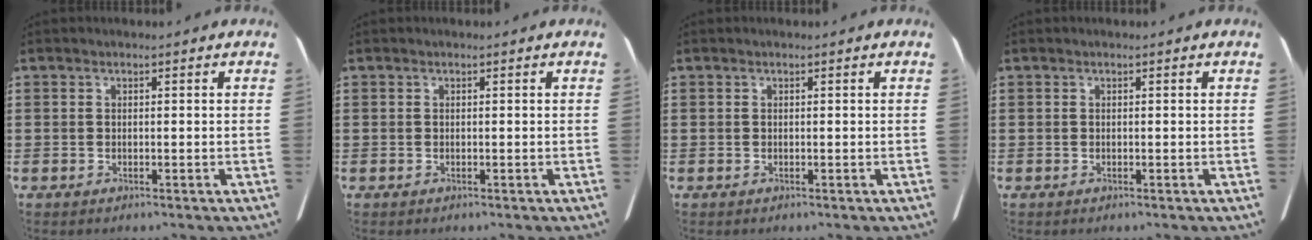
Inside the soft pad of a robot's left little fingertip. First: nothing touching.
{"total": 0.0}
{"total": 0.0}
{"total": 0.0}